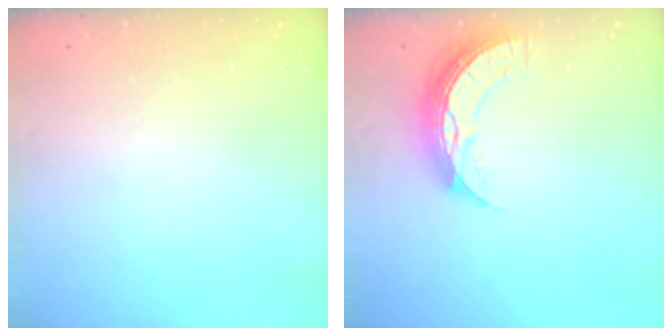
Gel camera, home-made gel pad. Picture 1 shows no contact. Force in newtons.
{"total": 9.8, "press": 9.8, "slide": 0.5}